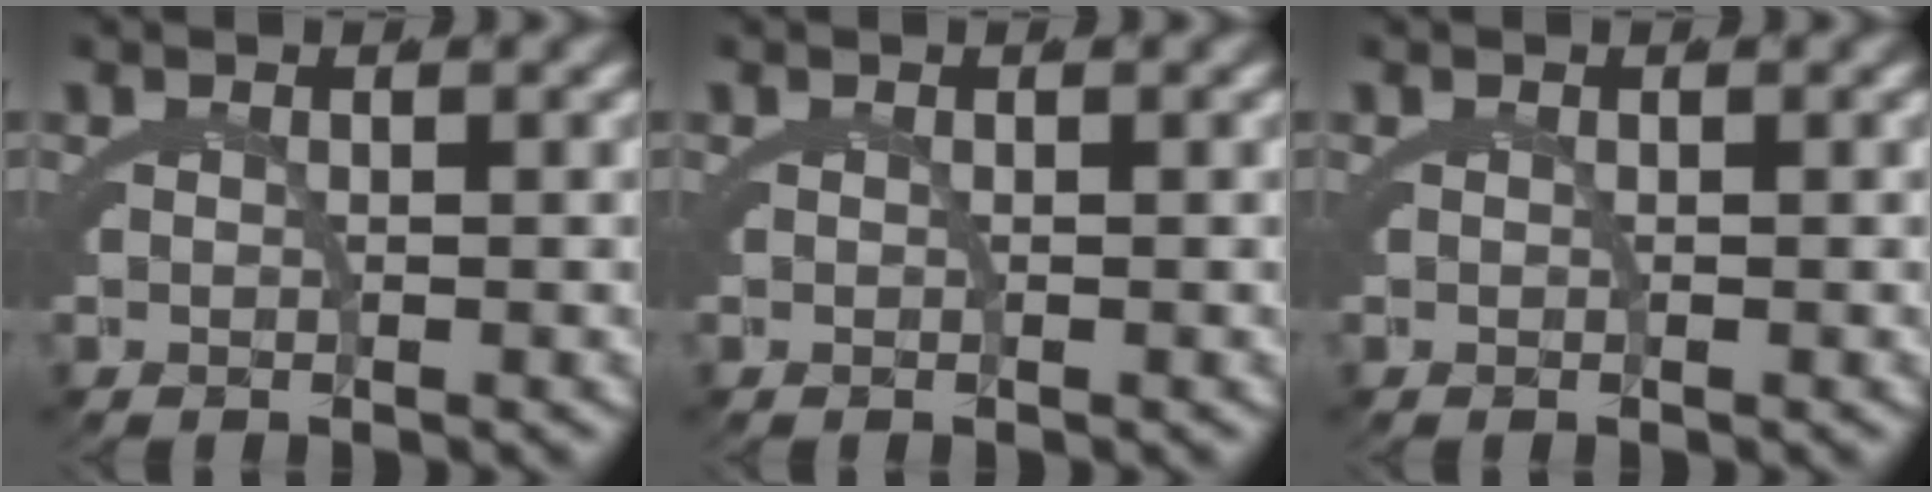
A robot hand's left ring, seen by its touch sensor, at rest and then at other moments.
{"total": 0.0}
{"total": 0.0}